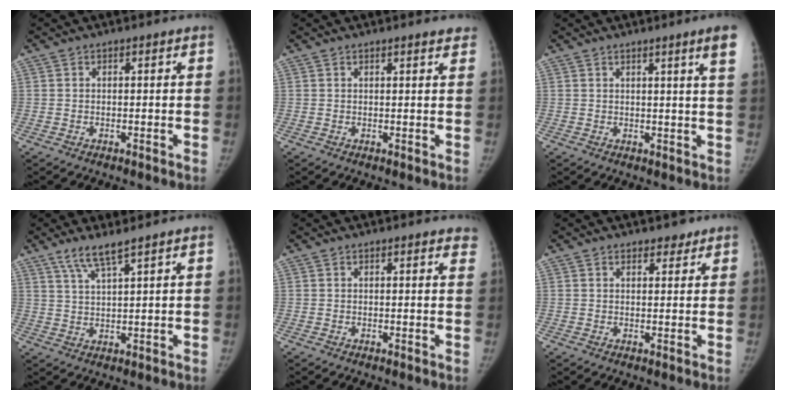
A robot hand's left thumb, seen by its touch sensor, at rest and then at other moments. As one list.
[{"total": 2.4, "force": [2.0, 0.5, 1.2], "torque": [0.000, -0.002, 0.018]}, {"total": 5.5, "force": [3.2, -0.8, 4.4], "torque": [-0.057, -0.017, 0.035]}, {"total": 4.8, "force": [3.6, 0.3, 3.2], "torque": [-0.063, -0.017, 0.074]}, {"total": 3.8, "force": [3.3, 1.1, 1.4], "torque": [0.010, -0.006, 0.023]}, {"total": 2.3, "force": [1.8, 1.3, 0.6], "torque": [0.011, -0.008, 0.020]}]